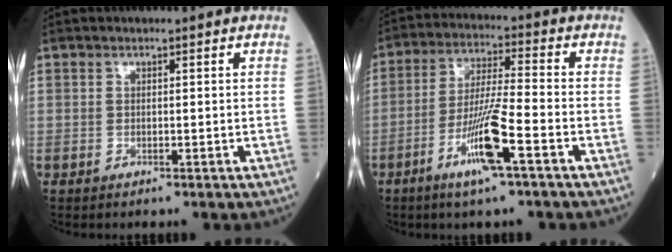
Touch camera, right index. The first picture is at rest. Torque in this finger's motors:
{"motor_torque": [1.57, -0.57, 0.89, 0.21]}